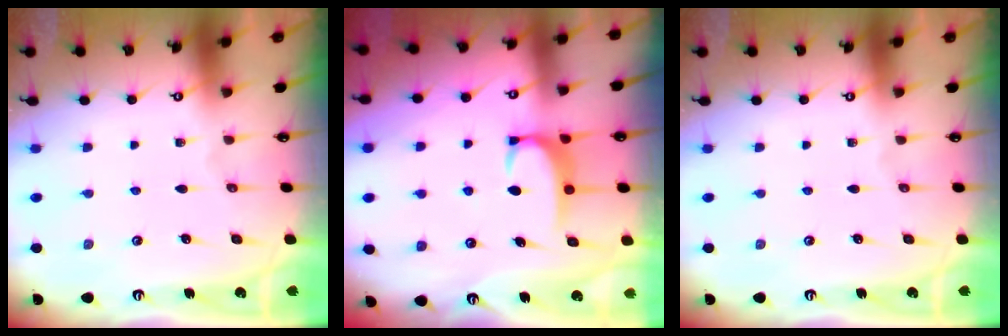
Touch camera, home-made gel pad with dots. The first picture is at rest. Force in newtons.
{"total": 2.6, "press": 2.6, "slide": 0.4}
{"total": 0.0}